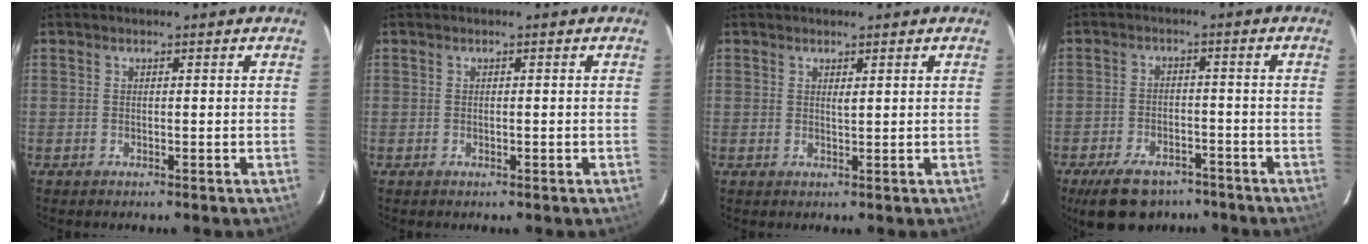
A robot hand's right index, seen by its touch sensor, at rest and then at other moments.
{"total": 0.6, "force": [-0.1, 0.2, 0.6], "torque": [-0.014, -0.002, 0.001]}
{"total": 0.9, "force": [0.5, 0.1, 0.7], "torque": [-0.017, -0.004, 0.009]}
{"total": 10.1, "force": [-7.6, 5.1, 4.2], "torque": [-0.074, -0.001, -0.118]}